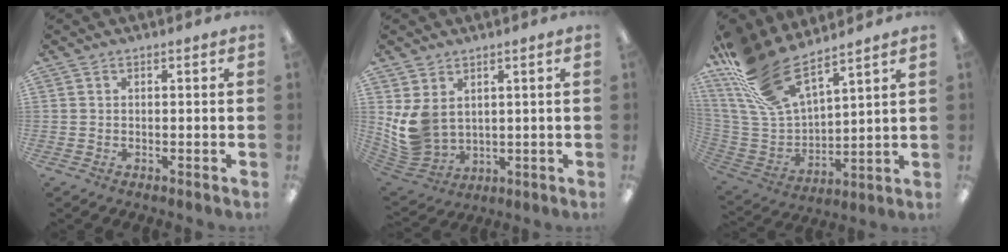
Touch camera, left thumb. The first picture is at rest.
{"total": 9.6, "force": [2.3, 7.5, 5.7], "torque": [-0.142, -0.016, 0.048]}
{"total": 19.4, "force": [14.5, 7.0, 10.8], "torque": [-0.265, -0.092, 0.262]}